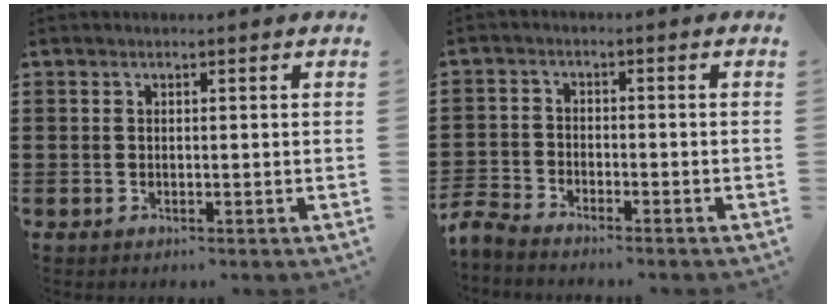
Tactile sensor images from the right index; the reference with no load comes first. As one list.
[{"total": 3.0, "force": [-3.0, 0.3, 0.0], "torque": [-0.020, -0.005, -0.069]}]